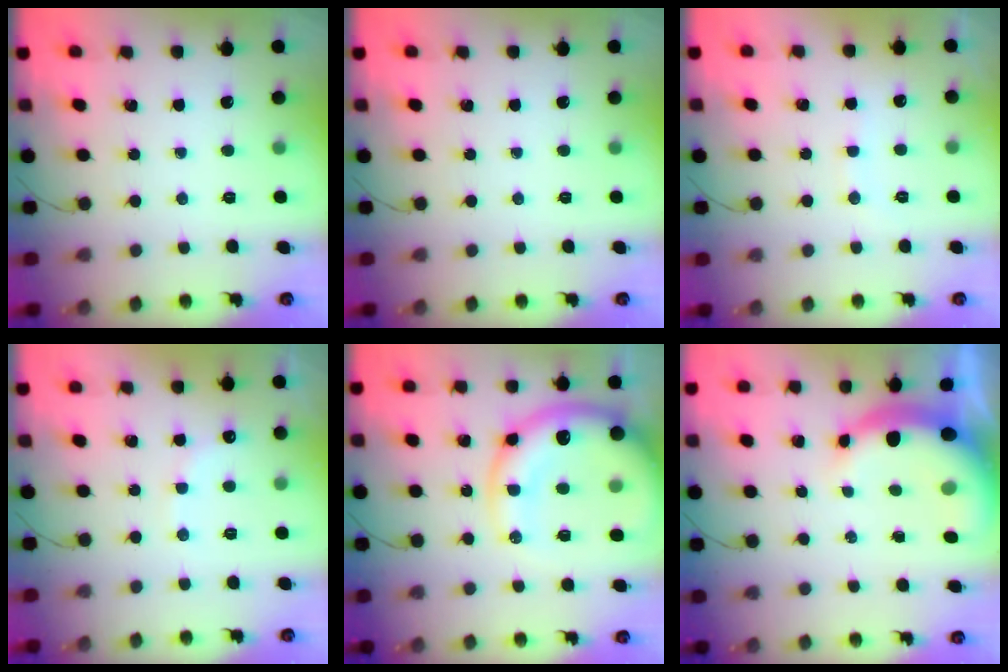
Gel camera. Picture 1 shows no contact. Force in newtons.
{"total": 0.0}
{"total": 6.0, "press": 5.9, "slide": 0.9}
{"total": 8.6, "press": 8.4, "slide": 1.5}
{"total": 20.7, "press": 20.2, "slide": 4.6}
{"total": 8.6, "press": 8.5, "slide": 1.6}